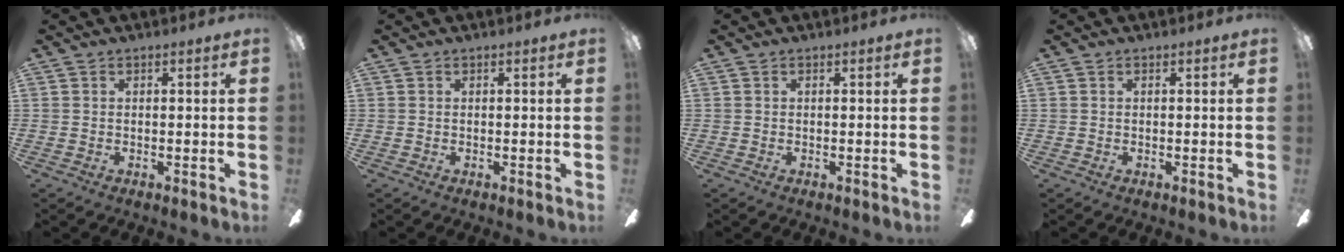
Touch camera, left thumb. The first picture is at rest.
{"total": 0.0}
{"total": 0.0}
{"total": 0.0}